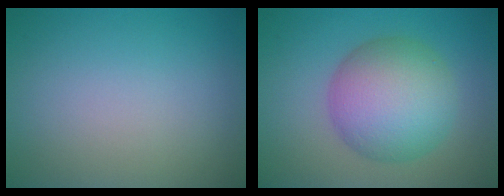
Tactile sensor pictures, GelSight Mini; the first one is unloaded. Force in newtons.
{"total": 8.5, "press": 8.5, "slide": 0.3}